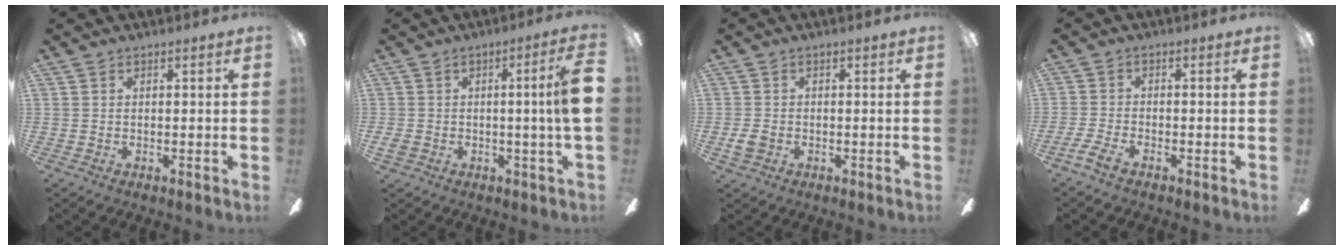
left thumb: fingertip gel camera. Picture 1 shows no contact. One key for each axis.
{"total": 9.5, "fx": 0.6, "fy": 0.9, "fz": 9.5, "tx": -0.146, "ty": -0.005, "tz": 0.008}
{"total": 3.0, "fx": -0.7, "fy": 2.2, "fz": 2.0, "tx": -0.047, "ty": 0.002, "tz": -0.015}
{"total": 3.7, "fx": -2.5, "fy": 0.7, "fz": 2.6, "tx": -0.060, "ty": 0.000, "tz": -0.047}